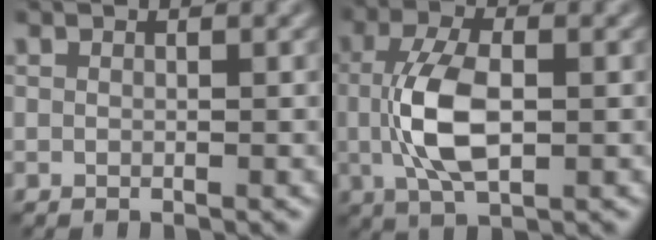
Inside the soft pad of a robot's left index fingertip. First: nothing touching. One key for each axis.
{"total": 6.1, "fx": -0.3, "fy": 2.7, "fz": 5.5, "tx": -0.119, "ty": 0.001, "tz": -0.005}